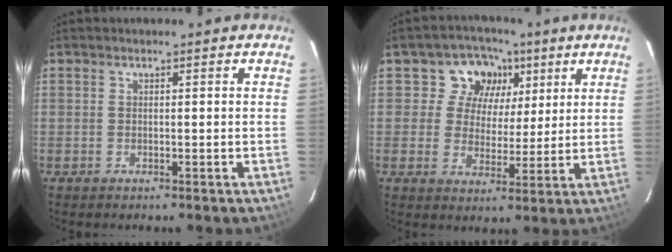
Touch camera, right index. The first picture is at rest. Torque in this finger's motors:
{"motor_torque": [0.12, 0.00, 0.12, 0.02]}